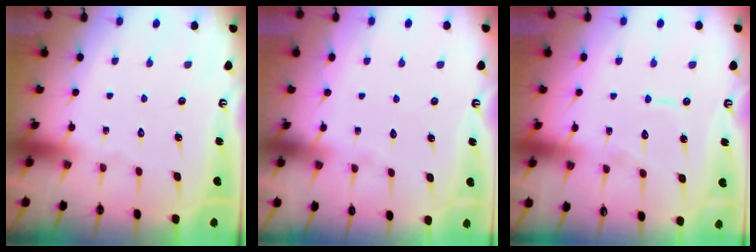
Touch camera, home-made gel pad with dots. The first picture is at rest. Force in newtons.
{"total": 3.8, "press": 3.8, "slide": 0.3}
{"total": 6.1, "press": 6.1, "slide": 0.5}